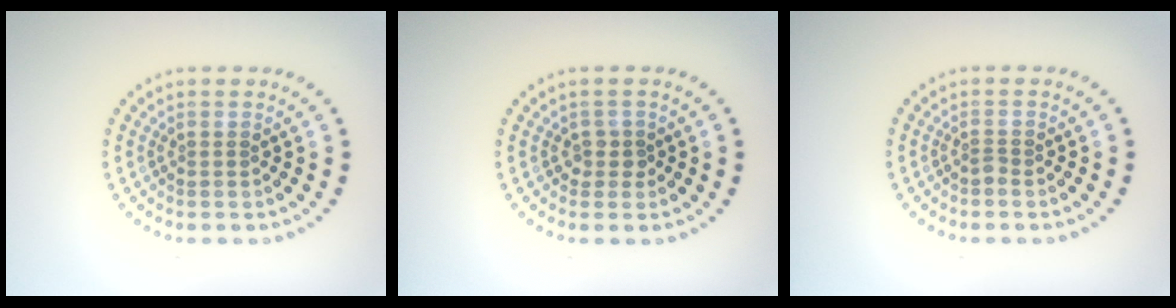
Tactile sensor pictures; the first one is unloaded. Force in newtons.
{"total": 1.3, "press": 1.1, "slide": 0.7}
{"total": 0.7, "press": 0.4, "slide": 0.6}